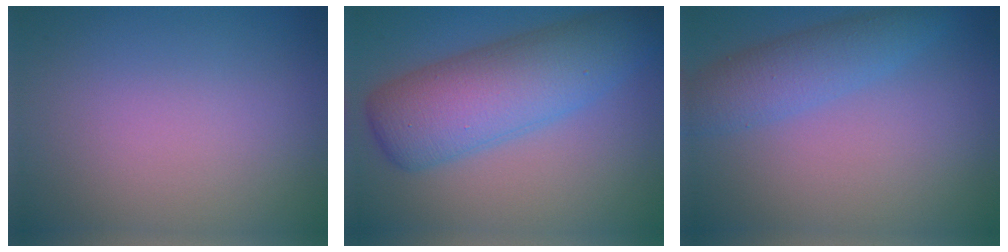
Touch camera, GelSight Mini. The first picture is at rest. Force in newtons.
{"total": 7.9, "press": 7.9, "slide": 0.2}
{"total": 3.4, "press": 3.4, "slide": 0.1}